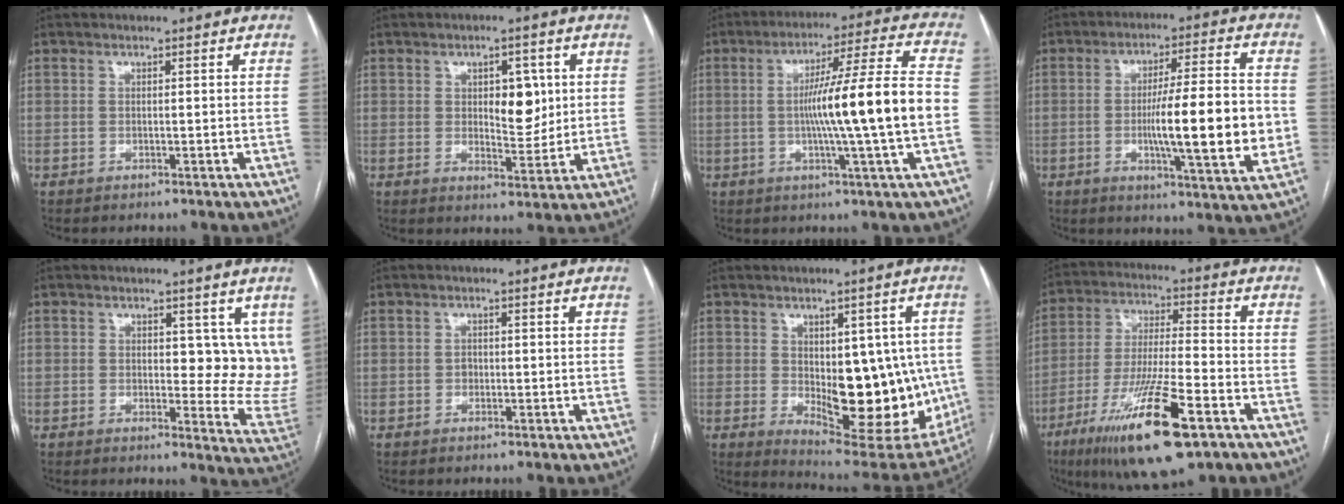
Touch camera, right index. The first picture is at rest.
{"total": 6.2, "force": [1.5, 3.0, 5.2], "torque": [-0.070, 0.001, 0.027]}
{"total": 15.2, "force": [-1.4, -1.5, 15.1], "torque": [-0.240, 0.005, -0.027]}
{"total": 15.0, "force": [-1.7, 1.2, 14.9], "torque": [-0.228, -0.004, -0.029]}
{"total": 8.6, "force": [3.7, 4.6, 6.3], "torque": [-0.058, -0.022, 0.043]}
{"total": 0.9, "force": [-0.2, 0.8, 0.4], "torque": [-0.004, 0.004, -0.004]}
{"total": 17.5, "force": [-1.2, 7.6, 15.8], "torque": [-0.193, -0.006, 0.010]}
{"total": 18.1, "force": [-9.7, 2.4, 15.1], "torque": [-0.289, -0.038, -0.167]}